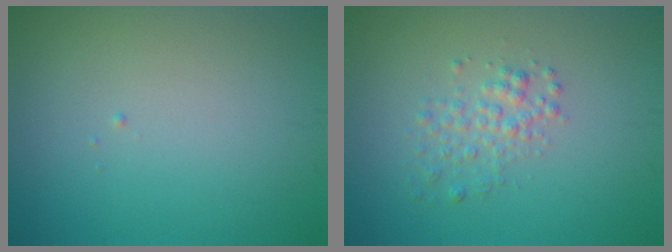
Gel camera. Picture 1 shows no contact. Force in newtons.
{"total": 2.1, "press": 2.1, "slide": 0.1}